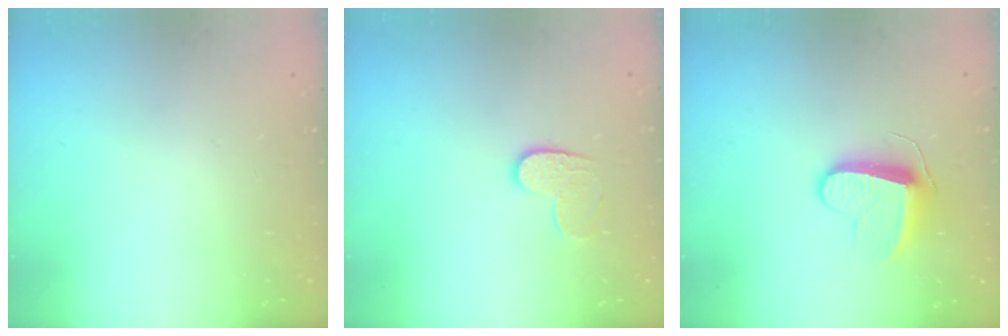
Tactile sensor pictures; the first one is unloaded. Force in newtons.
{"total": 5.7, "press": 5.7, "slide": 0.3}
{"total": 9.0, "press": 9.0, "slide": 0.6}